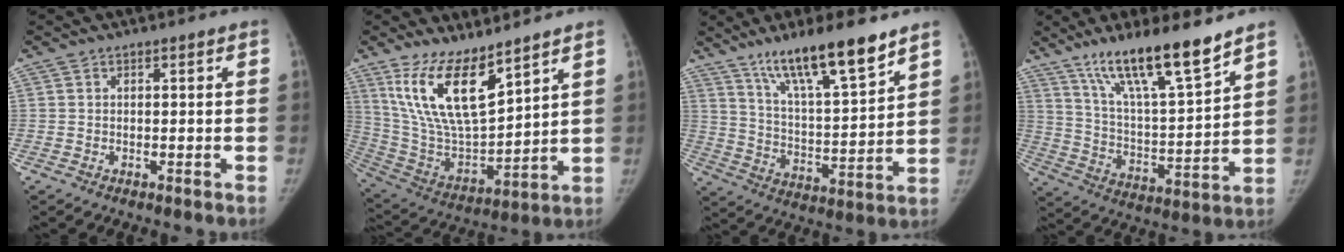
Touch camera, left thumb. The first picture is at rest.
{"total": 16.6, "force": [10.4, 5.7, 11.6], "torque": [-0.198, -0.064, 0.219]}
{"total": 16.8, "force": [11.8, 3.1, 11.5], "torque": [-0.176, -0.065, 0.211]}
{"total": 17.4, "force": [12.5, 2.8, 11.8], "torque": [-0.182, -0.072, 0.227]}